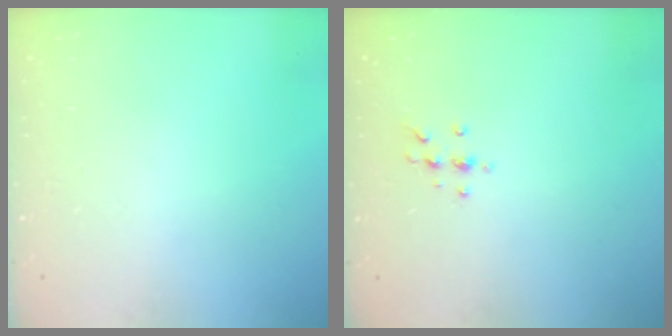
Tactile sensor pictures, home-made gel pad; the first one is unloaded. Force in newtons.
{"total": 5.7, "press": 5.5, "slide": 1.6}